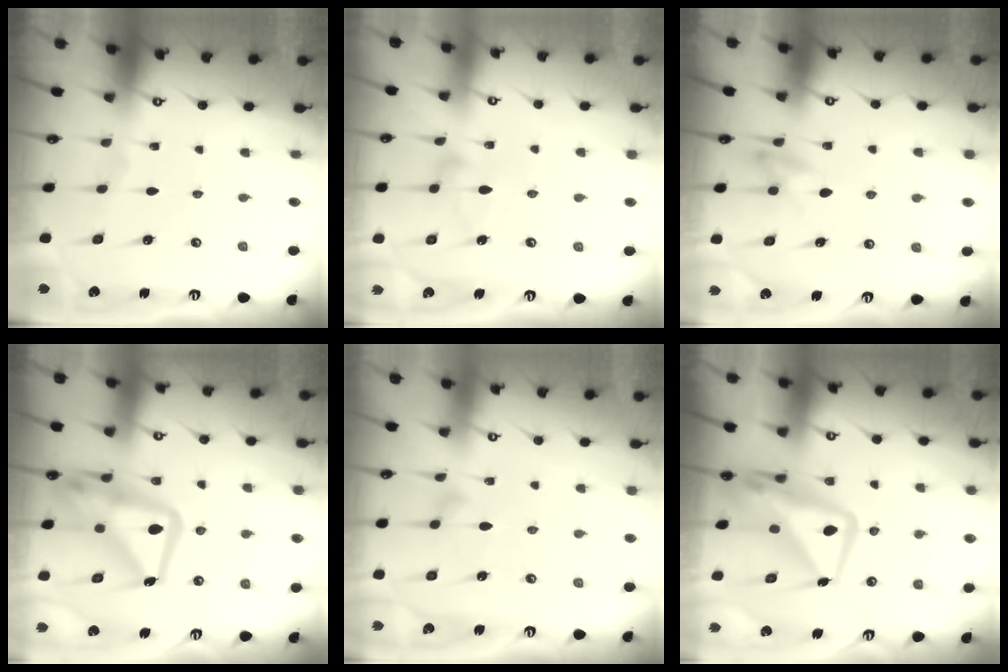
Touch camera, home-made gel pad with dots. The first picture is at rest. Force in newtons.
{"total": 6.9, "press": 6.9, "slide": 0.3}
{"total": 5.8, "press": 5.7, "slide": 1.3}
{"total": 18.3, "press": 18.2, "slide": 1.8}
{"total": 8.1, "press": 8.1, "slide": 0.5}
{"total": 13.0, "press": 12.9, "slide": 1.1}